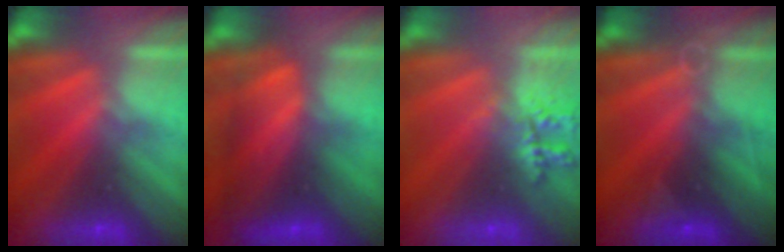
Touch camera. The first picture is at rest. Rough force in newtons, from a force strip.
{"total": 8.8}
{"total": 2.2}
{"total": 2.8}